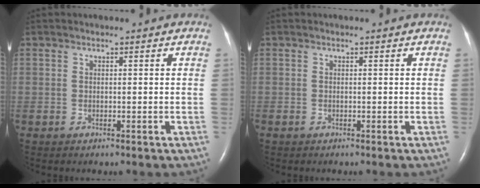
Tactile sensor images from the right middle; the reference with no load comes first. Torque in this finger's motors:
{"motor_torque": [1.04, -1.10, 1.05, 0.21]}